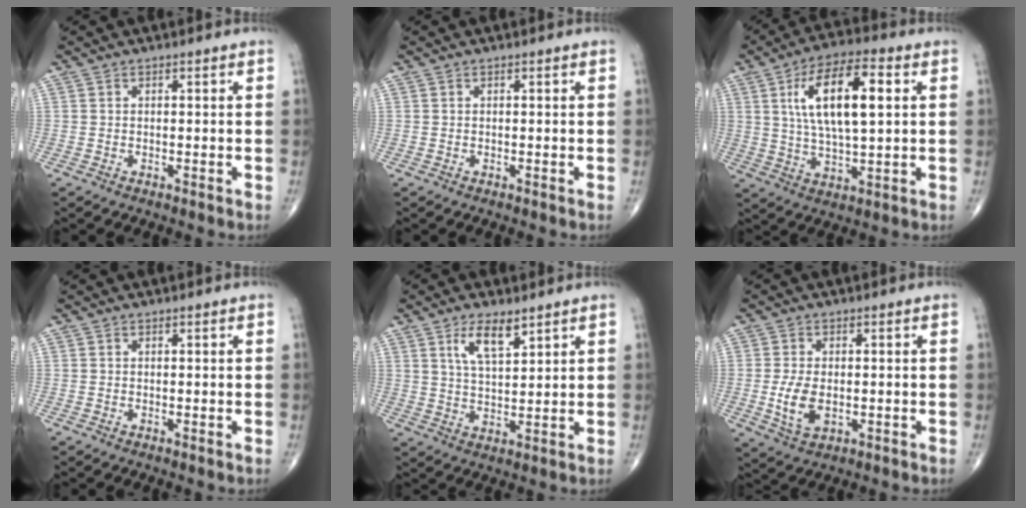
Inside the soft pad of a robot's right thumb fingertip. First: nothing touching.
{"total": 0.0}
{"total": 15.1, "force": [3.7, 5.7, 13.5], "torque": [-0.234, 0.003, 0.064]}
{"total": 0.0}
{"total": 6.7, "force": [3.9, 2.4, 4.9], "torque": [-0.081, -0.023, 0.075]}
{"total": 6.2, "force": [-0.8, 3.6, 5.0], "torque": [-0.098, -0.009, -0.009]}